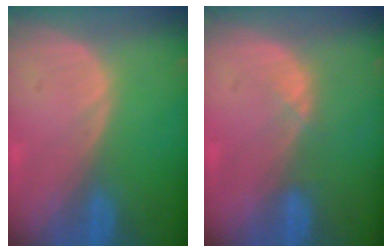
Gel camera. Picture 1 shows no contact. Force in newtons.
{"total": 1.4, "press": 1.2, "slide": 0.7}